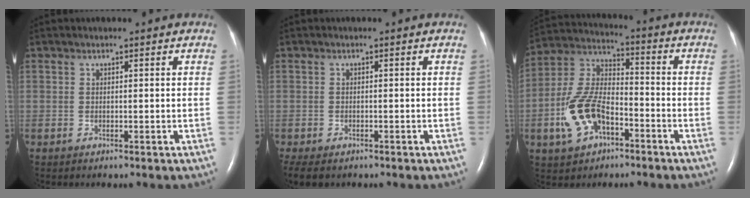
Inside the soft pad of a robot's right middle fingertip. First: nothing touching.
{"total": 5.9, "force": [-4.3, 2.9, 2.9], "torque": [-0.055, -0.011, -0.063]}
{"total": 11.7, "force": [-4.8, 6.1, 8.8], "torque": [-0.205, 0.014, -0.088]}